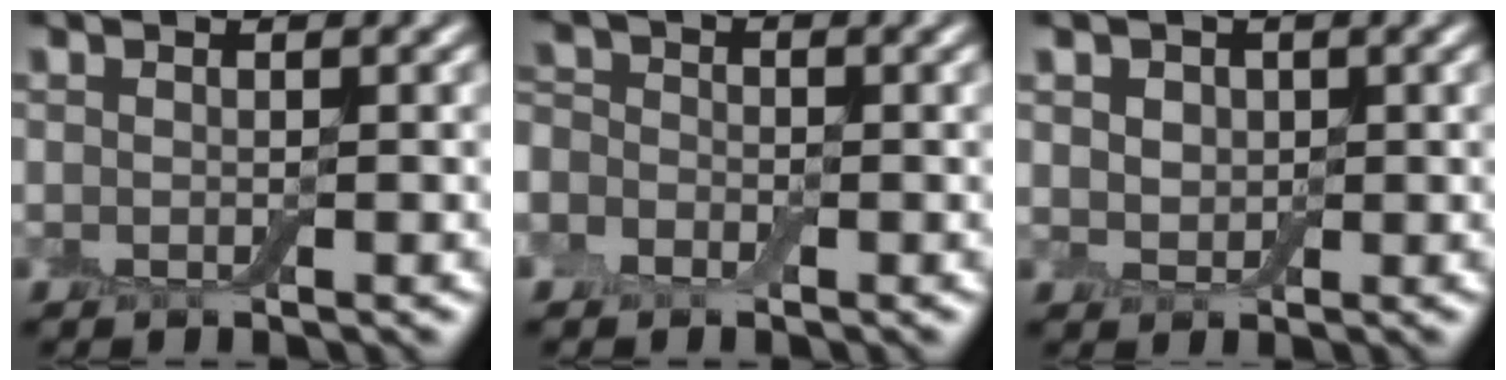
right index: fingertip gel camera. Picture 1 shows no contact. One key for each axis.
{"total": 3.5, "fx": -1.2, "fy": 3.0, "fz": 1.5, "tx": -0.016, "ty": 0.014, "tz": -0.045}
{"total": 3.0, "fx": 1.2, "fy": 2.3, "fz": 1.4, "tx": -0.030, "ty": 0.011, "tz": 0.011}